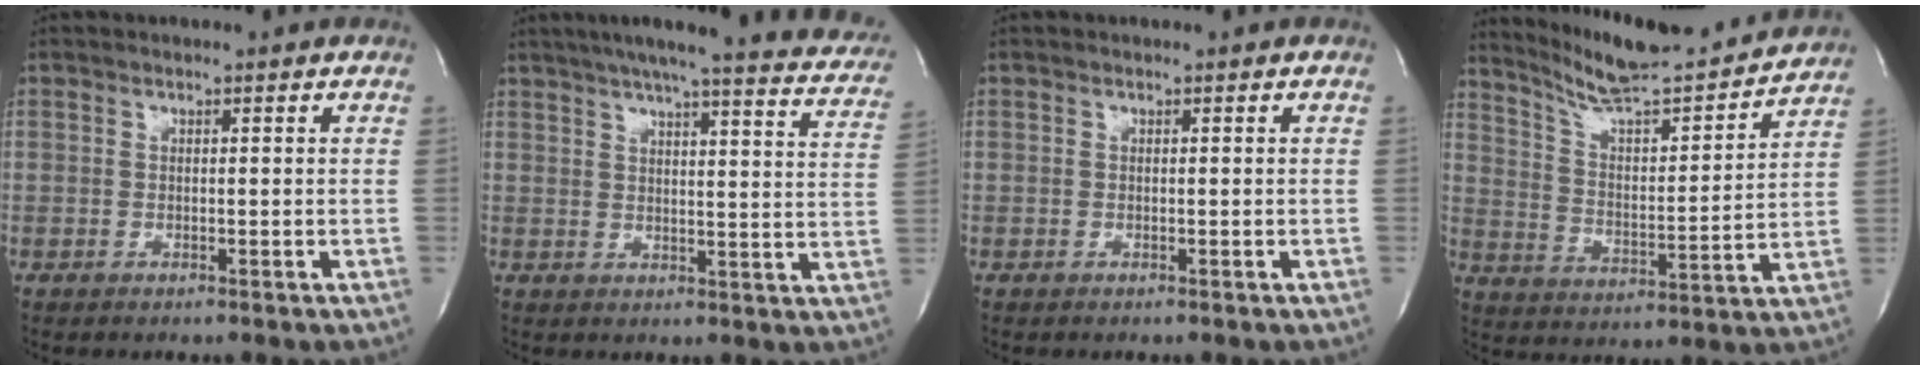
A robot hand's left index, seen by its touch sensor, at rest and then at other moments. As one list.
[{"total": 25.2, "force": [21.7, 2.6, 12.5], "torque": [-0.176, -0.033, 0.249]}, {"total": 0.0}, {"total": 18.3, "force": [17.1, 0.8, 6.2], "torque": [-0.106, -0.019, 0.262]}]